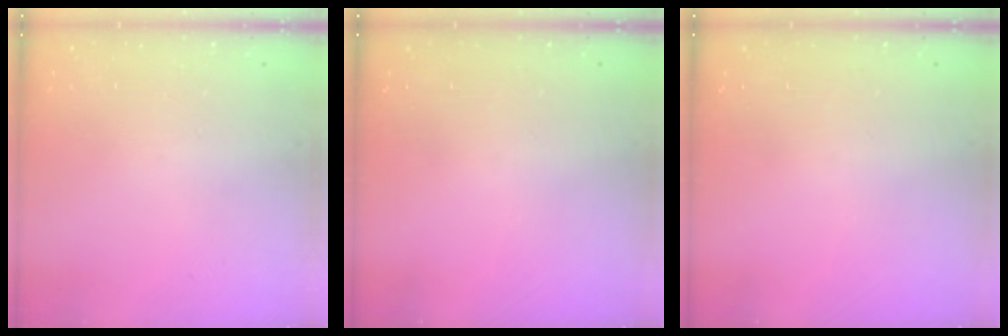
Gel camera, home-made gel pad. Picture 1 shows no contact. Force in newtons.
{"total": 0.0}
{"total": 0.0}